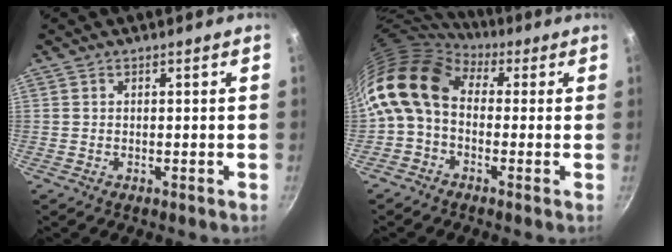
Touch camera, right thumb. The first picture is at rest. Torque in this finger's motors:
{"motor_torque": [1.95, 3.06, 1.18, -0.99, 0.24]}